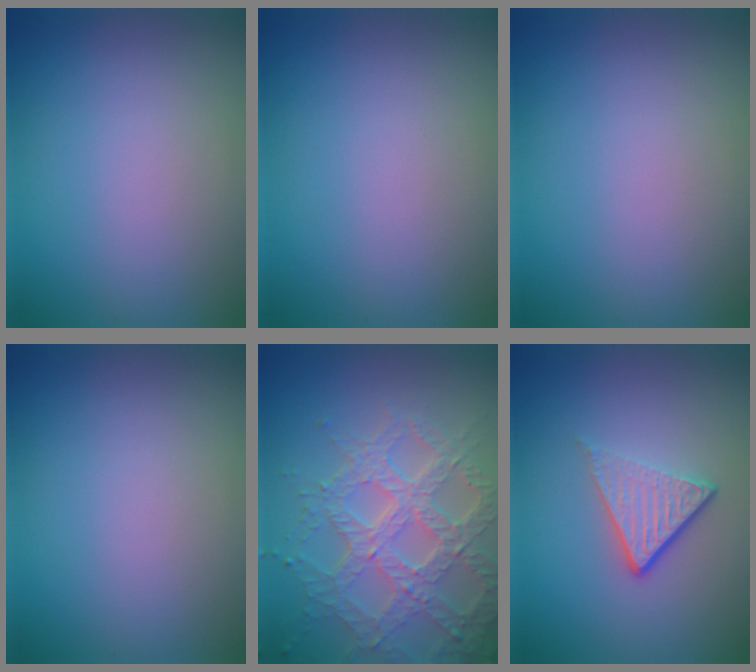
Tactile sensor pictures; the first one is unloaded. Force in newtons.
{"total": 0.0}
{"total": 0.0}
{"total": 0.0}
{"total": 7.1, "press": 5.3, "slide": 4.7}
{"total": 3.8, "press": 2.6, "slide": 2.9}